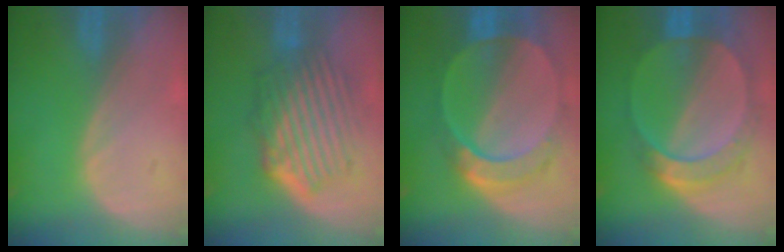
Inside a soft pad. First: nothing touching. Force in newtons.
{"total": 9.6, "press": 8.5, "slide": 4.5}
{"total": 9.8, "press": 8.4, "slide": 5.2}
{"total": 8.5, "press": 7.7, "slide": 3.5}